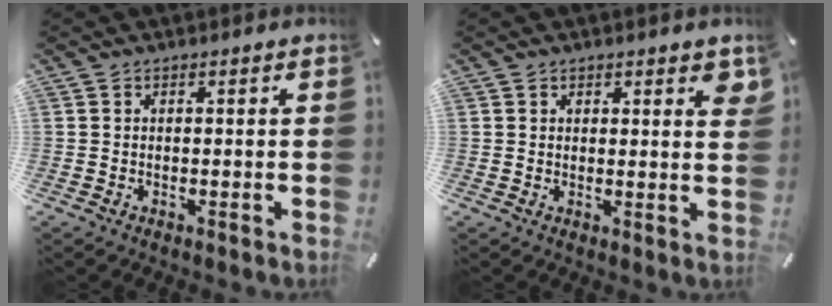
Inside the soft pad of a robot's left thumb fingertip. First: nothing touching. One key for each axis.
{"total": 2.4, "fx": 1.6, "fy": 1.1, "fz": 1.4, "tx": -0.006, "ty": -0.007, "tz": 0.023}